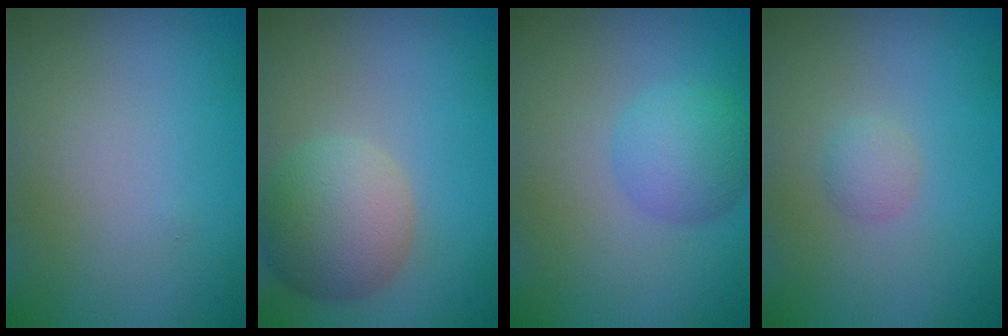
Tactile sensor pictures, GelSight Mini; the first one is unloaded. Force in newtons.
{"total": 5.4, "press": 5.4, "slide": 0.4}
{"total": 3.4, "press": 3.4, "slide": 0.1}
{"total": 1.1, "press": 1.1, "slide": 0.1}